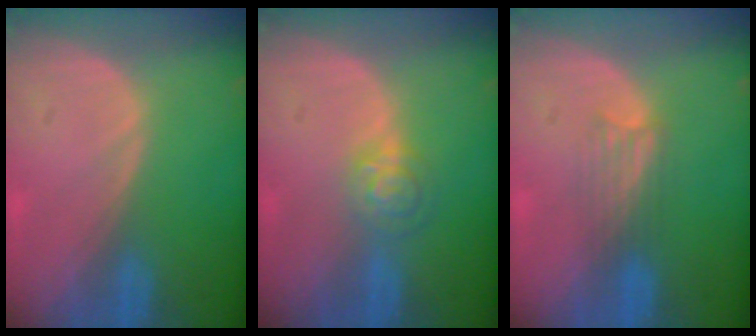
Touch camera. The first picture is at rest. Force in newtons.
{"total": 4.1, "press": 3.7, "slide": 1.7}
{"total": 3.2, "press": 2.9, "slide": 1.5}